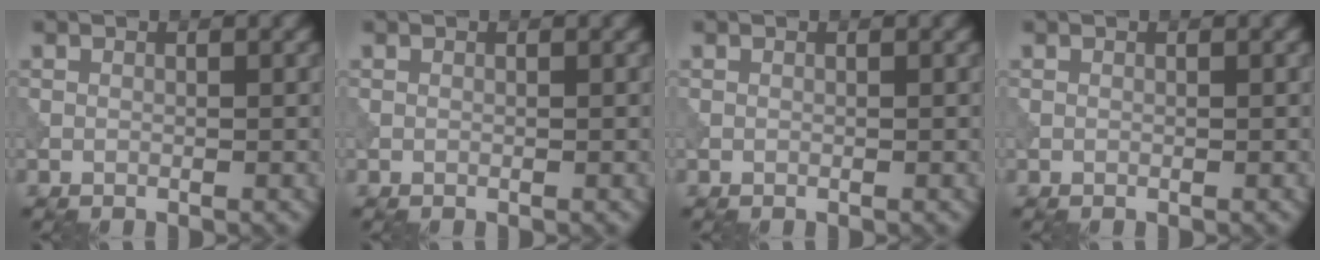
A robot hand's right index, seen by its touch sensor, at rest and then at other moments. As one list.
[{"total": 0.0}, {"total": 0.0}, {"total": 0.0}]